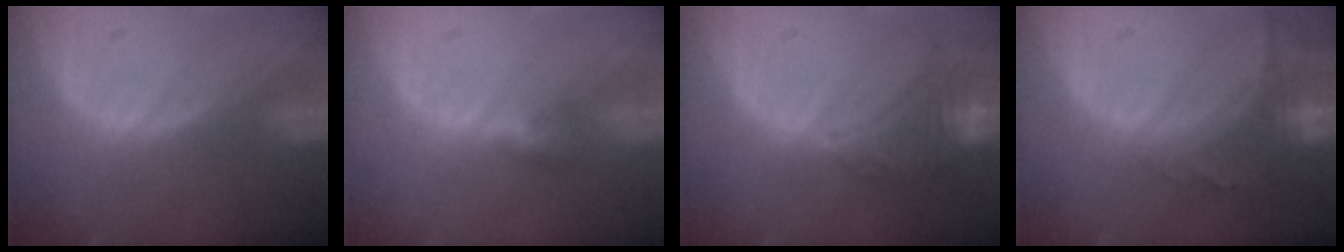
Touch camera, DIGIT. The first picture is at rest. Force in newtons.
{"total": 2.5, "press": 2.5, "slide": 0.2}
{"total": 8.1, "press": 7.0, "slide": 4.0}
{"total": 8.5, "press": 7.4, "slide": 4.3}